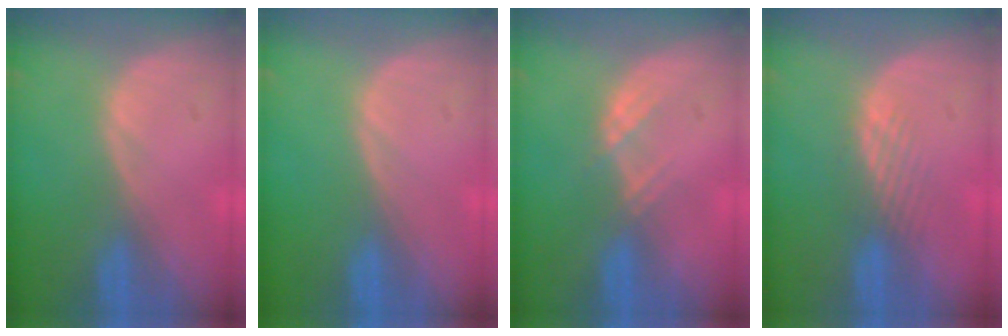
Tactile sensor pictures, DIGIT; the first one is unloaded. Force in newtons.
{"total": 0.0}
{"total": 2.3, "press": 2.1, "slide": 0.7}
{"total": 2.9, "press": 2.3, "slide": 1.8}